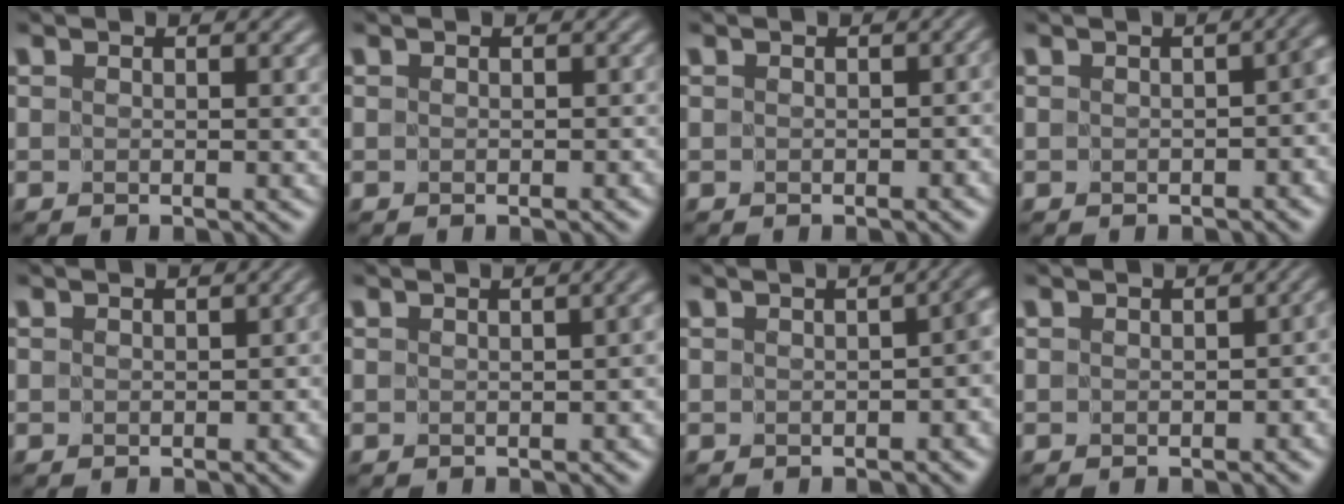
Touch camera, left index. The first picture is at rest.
{"total": 0.5, "force": [-0.3, 0.4, -0.1], "torque": [0.009, 0.001, -0.001]}
{"total": 1.3, "force": [-0.5, 0.9, 0.8], "torque": [0.001, 0.001, 0.001]}
{"total": 4.0, "force": [-0.8, 2.2, 3.3], "torque": [-0.011, 0.006, -0.003]}
{"total": 1.7, "force": [-0.5, 1.2, 1.0], "torque": [0.002, 0.000, 0.001]}
{"total": 2.5, "force": [-0.2, 1.2, 2.2], "torque": [-0.004, 0.014, 0.001]}
{"total": 4.7, "force": [-0.8, 2.4, 3.9], "torque": [-0.015, 0.007, -0.008]}
{"total": 2.8, "force": [-0.6, 2.0, 2.0], "torque": [0.003, 0.000, 0.001]}